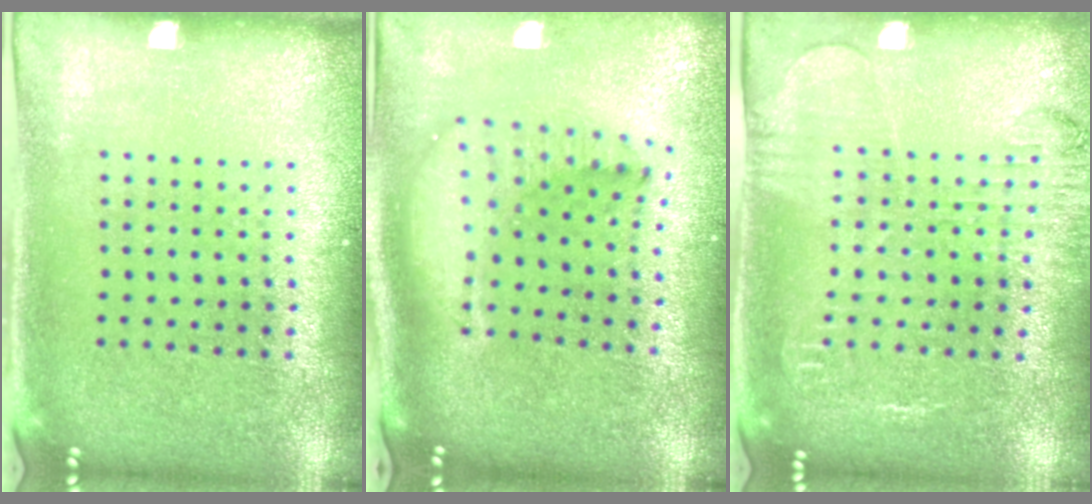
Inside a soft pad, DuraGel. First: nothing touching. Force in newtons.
{"total": 2.1, "press": 1.6, "slide": 1.3}
{"total": 1.8, "press": 1.8, "slide": 0.4}